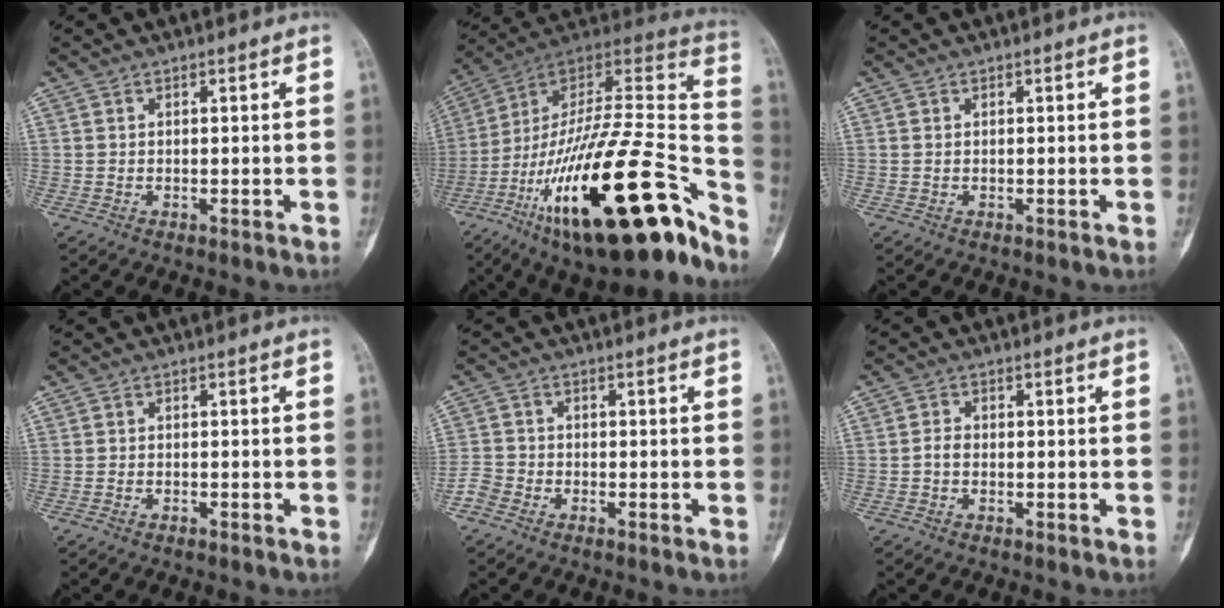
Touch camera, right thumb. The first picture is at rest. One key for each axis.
{"total": 36.3, "fx": -19.8, "fy": 11.1, "fz": 28.4, "tx": -0.396, "ty": 0.073, "tz": -0.319}
{"total": 0.0}
{"total": 0.6, "fx": -0.5, "fy": 0.3, "fz": 0.3, "tx": -0.007, "ty": 0.006, "tz": -0.009}
{"total": 2.7, "fx": -2.0, "fy": 1.7, "fz": 0.5, "tx": -0.005, "ty": 0.009, "tz": -0.049}
{"total": 1.8, "fx": -0.5, "fy": 1.2, "fz": 1.2, "tx": -0.014, "ty": 0.005, "tz": -0.012}